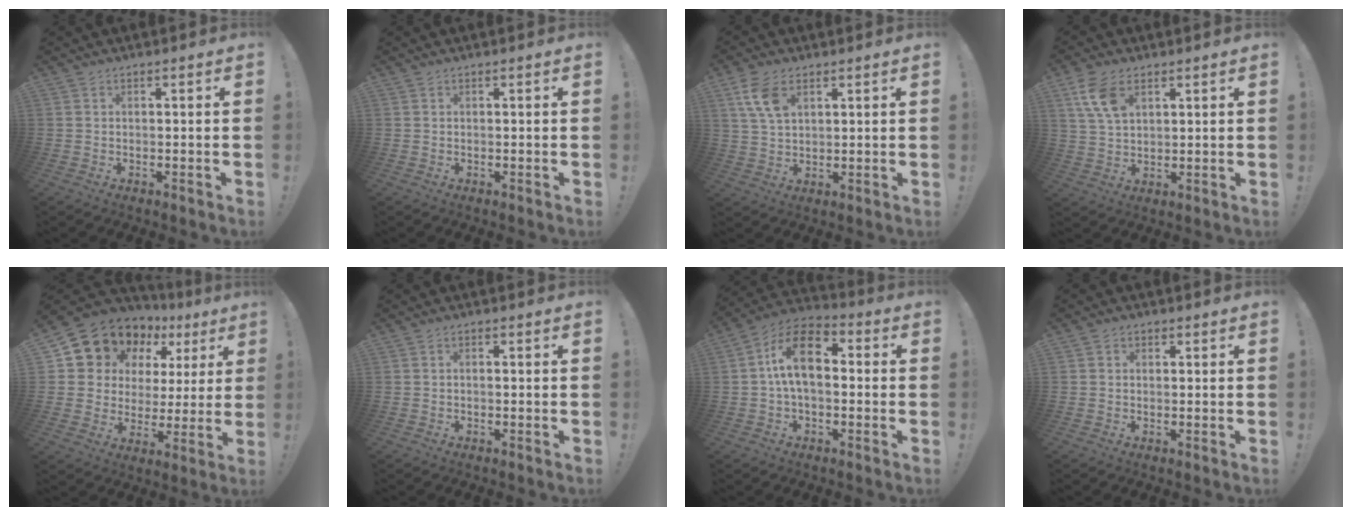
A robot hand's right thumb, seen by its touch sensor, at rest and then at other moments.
{"total": 0.0}
{"total": 8.3, "force": [4.1, 4.7, 5.6], "torque": [-0.106, -0.011, 0.078]}
{"total": 9.1, "force": [4.5, 5.2, 6.0], "torque": [-0.117, -0.011, 0.088]}
{"total": 11.8, "force": [9.1, 7.1, 2.4], "torque": [-0.050, -0.081, 0.179]}
{"total": 0.7, "force": [-0.4, 0.0, 0.5], "torque": [-0.010, 0.001, -0.007]}
{"total": 13.8, "force": [1.7, 8.1, 11.0], "torque": [-0.186, 0.012, 0.033]}
{"total": 1.3, "force": [0.0, 1.2, 0.4], "torque": [-0.004, 0.003, 0.000]}